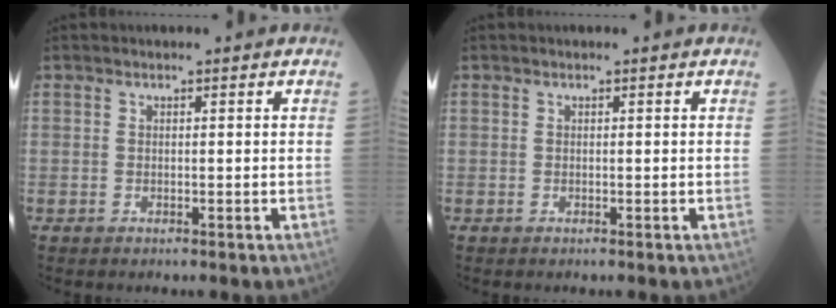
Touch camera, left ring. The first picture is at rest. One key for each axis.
{"total": 0.0}